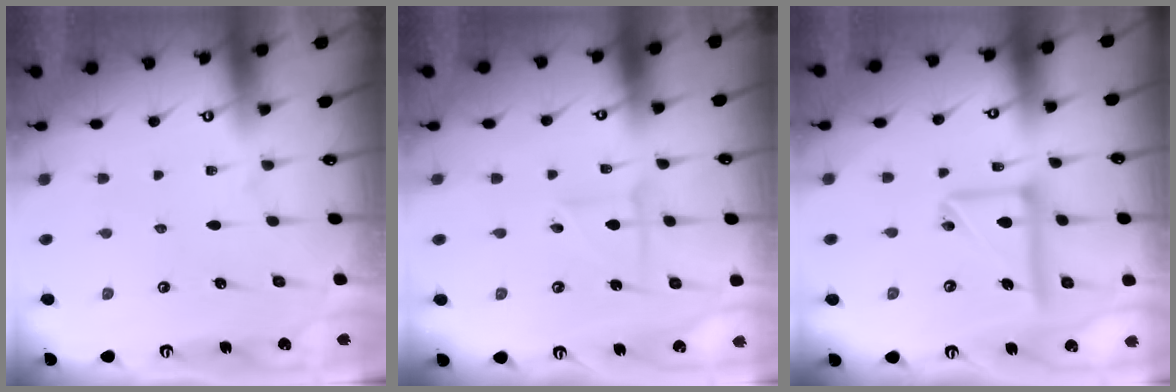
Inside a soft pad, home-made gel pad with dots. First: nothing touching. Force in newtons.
{"total": 2.8, "press": 2.8, "slide": 0.2}
{"total": 13.4, "press": 13.3, "slide": 1.4}